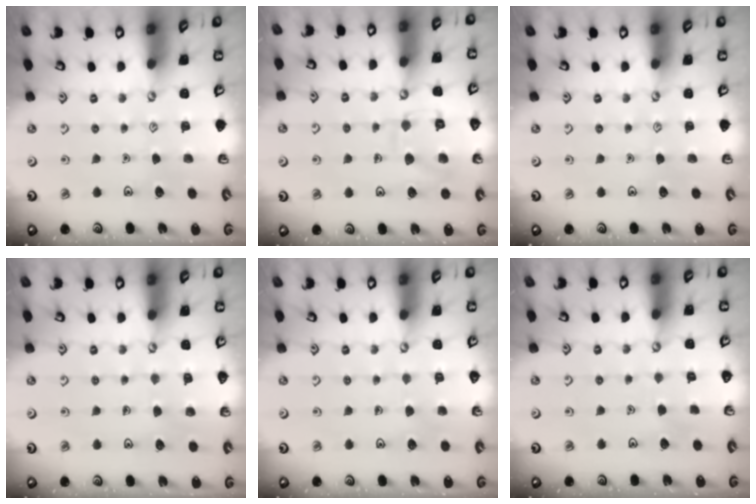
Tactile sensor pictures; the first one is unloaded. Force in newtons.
{"total": 11.0, "press": 11.0, "slide": 0.9}
{"total": 0.0}
{"total": 5.9, "press": 5.9, "slide": 0.5}
{"total": 5.3, "press": 5.3, "slide": 0.4}
{"total": 3.0, "press": 3.0, "slide": 0.2}